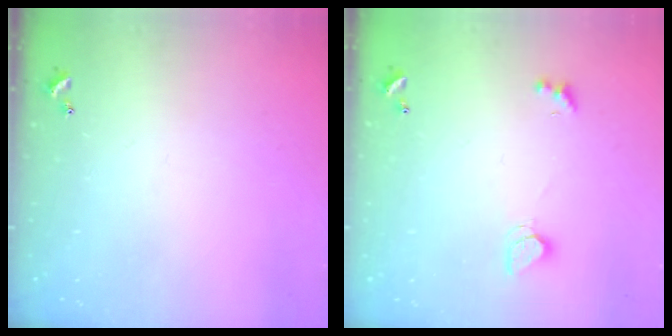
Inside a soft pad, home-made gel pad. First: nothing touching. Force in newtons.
{"total": 1.7, "press": 1.7, "slide": 0.4}